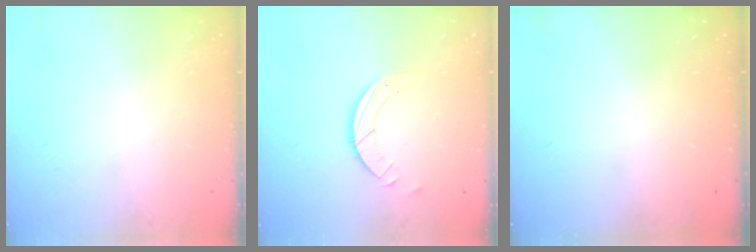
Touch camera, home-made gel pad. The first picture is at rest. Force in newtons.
{"total": 3.2, "press": 3.1, "slide": 0.3}
{"total": 0.0}